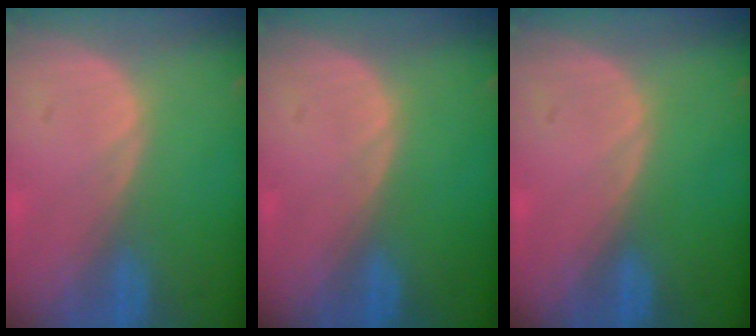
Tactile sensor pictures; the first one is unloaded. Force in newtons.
{"total": 0.0}
{"total": 0.0}